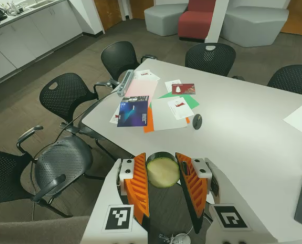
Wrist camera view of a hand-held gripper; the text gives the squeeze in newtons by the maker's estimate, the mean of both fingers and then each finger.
{"total": 11.1, "left": 10.9, "right": 11.3}